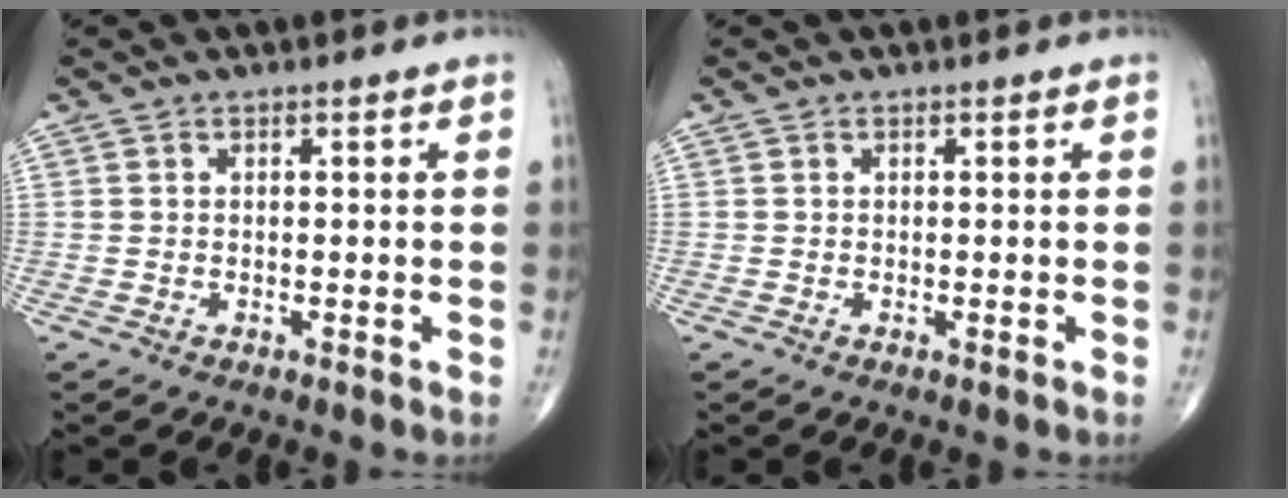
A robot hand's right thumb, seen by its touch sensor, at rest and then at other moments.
{"total": 0.0}